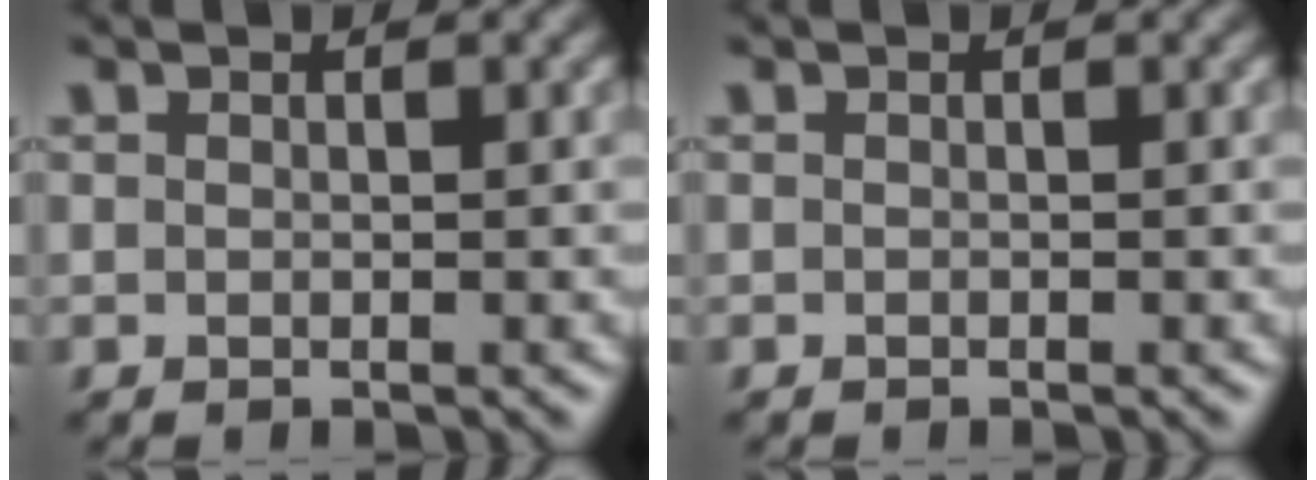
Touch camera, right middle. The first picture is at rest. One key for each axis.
{"total": 0.0}